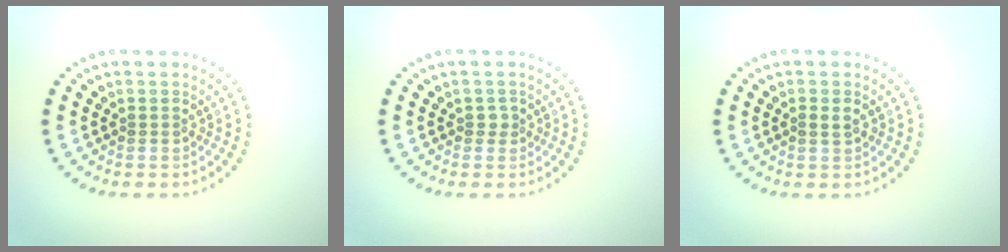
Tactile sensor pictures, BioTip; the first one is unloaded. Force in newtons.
{"total": 0.9, "press": 0.6, "slide": 0.7}
{"total": 1.0, "press": 1.0, "slide": 0.3}